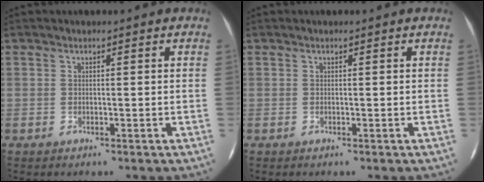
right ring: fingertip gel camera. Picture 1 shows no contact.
{"total": 0.0}